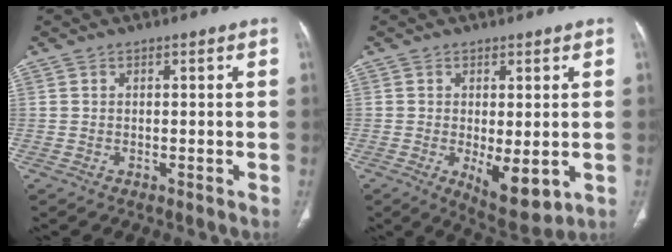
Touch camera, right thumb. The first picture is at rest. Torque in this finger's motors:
{"motor_torque": [-0.48, 0.75, -0.08, 0.07, 0.23]}